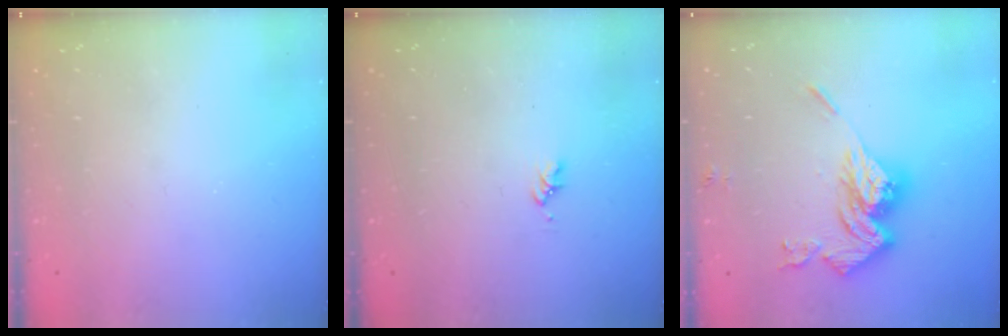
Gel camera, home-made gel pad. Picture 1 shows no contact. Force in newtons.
{"total": 1.6, "press": 1.6, "slide": 0.3}
{"total": 16.4, "press": 16.4, "slide": 1.7}